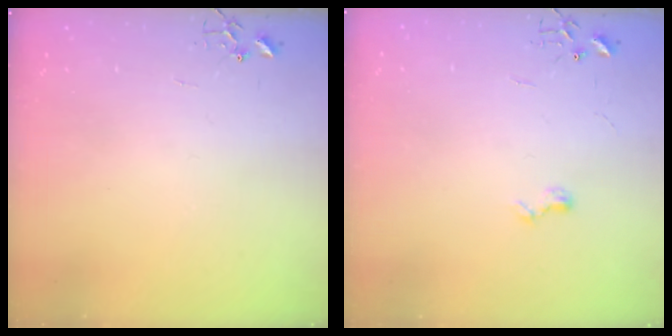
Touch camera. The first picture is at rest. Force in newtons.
{"total": 6.0, "press": 6.0, "slide": 0.7}